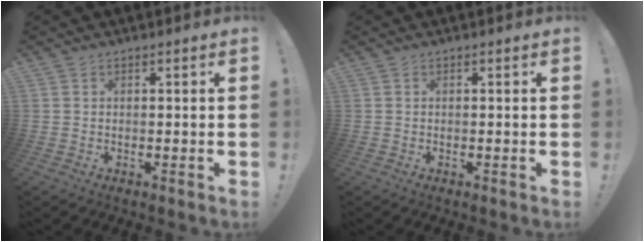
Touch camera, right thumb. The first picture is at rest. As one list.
[{"total": 0.0}]